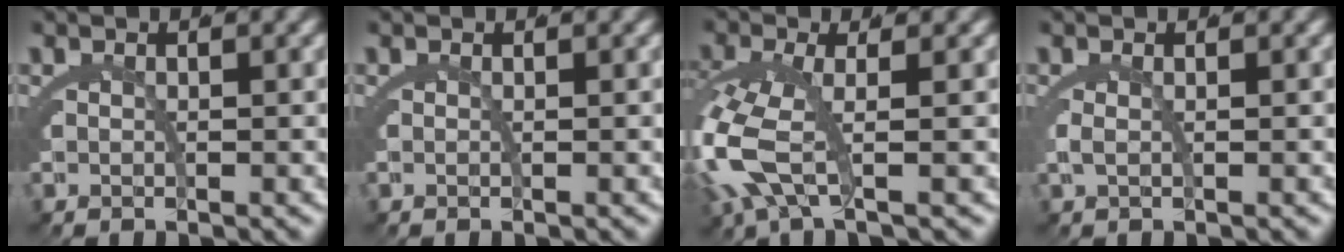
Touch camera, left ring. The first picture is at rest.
{"total": 0.0}
{"total": 5.3, "force": [-1.1, 1.9, 4.8], "torque": [-0.146, -0.027, -0.002]}
{"total": 0.9, "force": [0.1, -0.3, 0.8], "torque": [-0.025, -0.008, 0.008]}